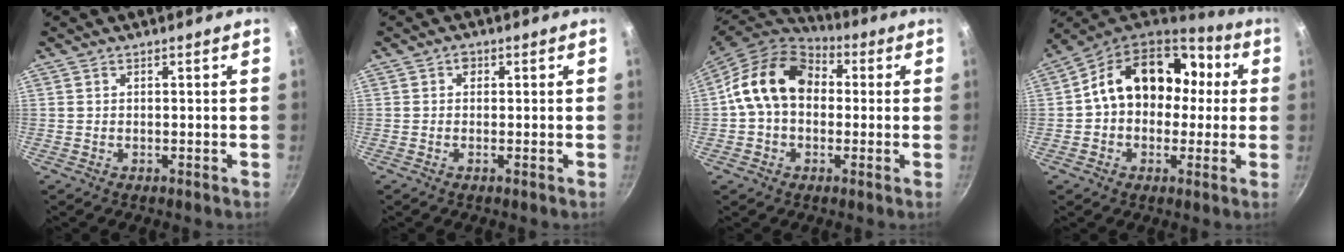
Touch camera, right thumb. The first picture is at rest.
{"total": 1.3, "force": [0.1, 1.1, 0.7], "torque": [-0.009, 0.004, -0.003]}
{"total": 15.0, "force": [1.4, 11.5, 9.6], "torque": [-0.138, 0.033, 0.008]}
{"total": 18.7, "force": [2.5, 14.2, 11.9], "torque": [-0.140, 0.051, 0.028]}